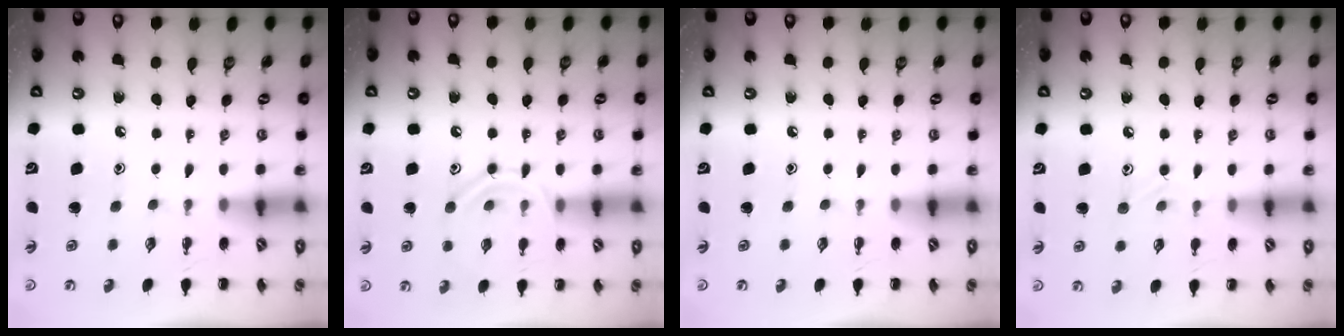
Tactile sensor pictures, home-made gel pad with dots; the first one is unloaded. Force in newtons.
{"total": 10.6, "press": 10.6, "slide": 1.3}
{"total": 0.0}
{"total": 9.0, "press": 8.7, "slide": 2.6}